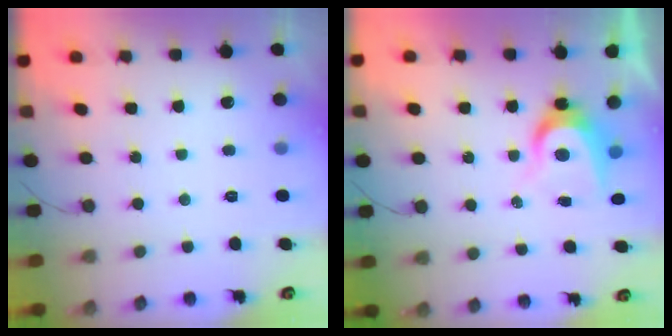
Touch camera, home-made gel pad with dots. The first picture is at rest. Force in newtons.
{"total": 7.3, "press": 7.3, "slide": 0.6}